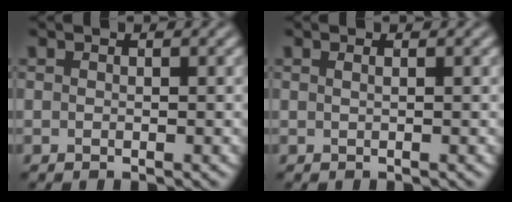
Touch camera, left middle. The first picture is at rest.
{"total": 0.0}